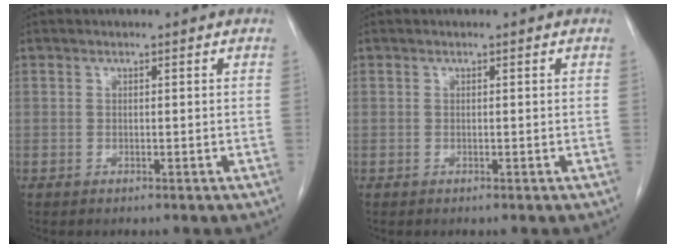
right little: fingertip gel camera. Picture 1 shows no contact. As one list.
[{"total": 0.0}]